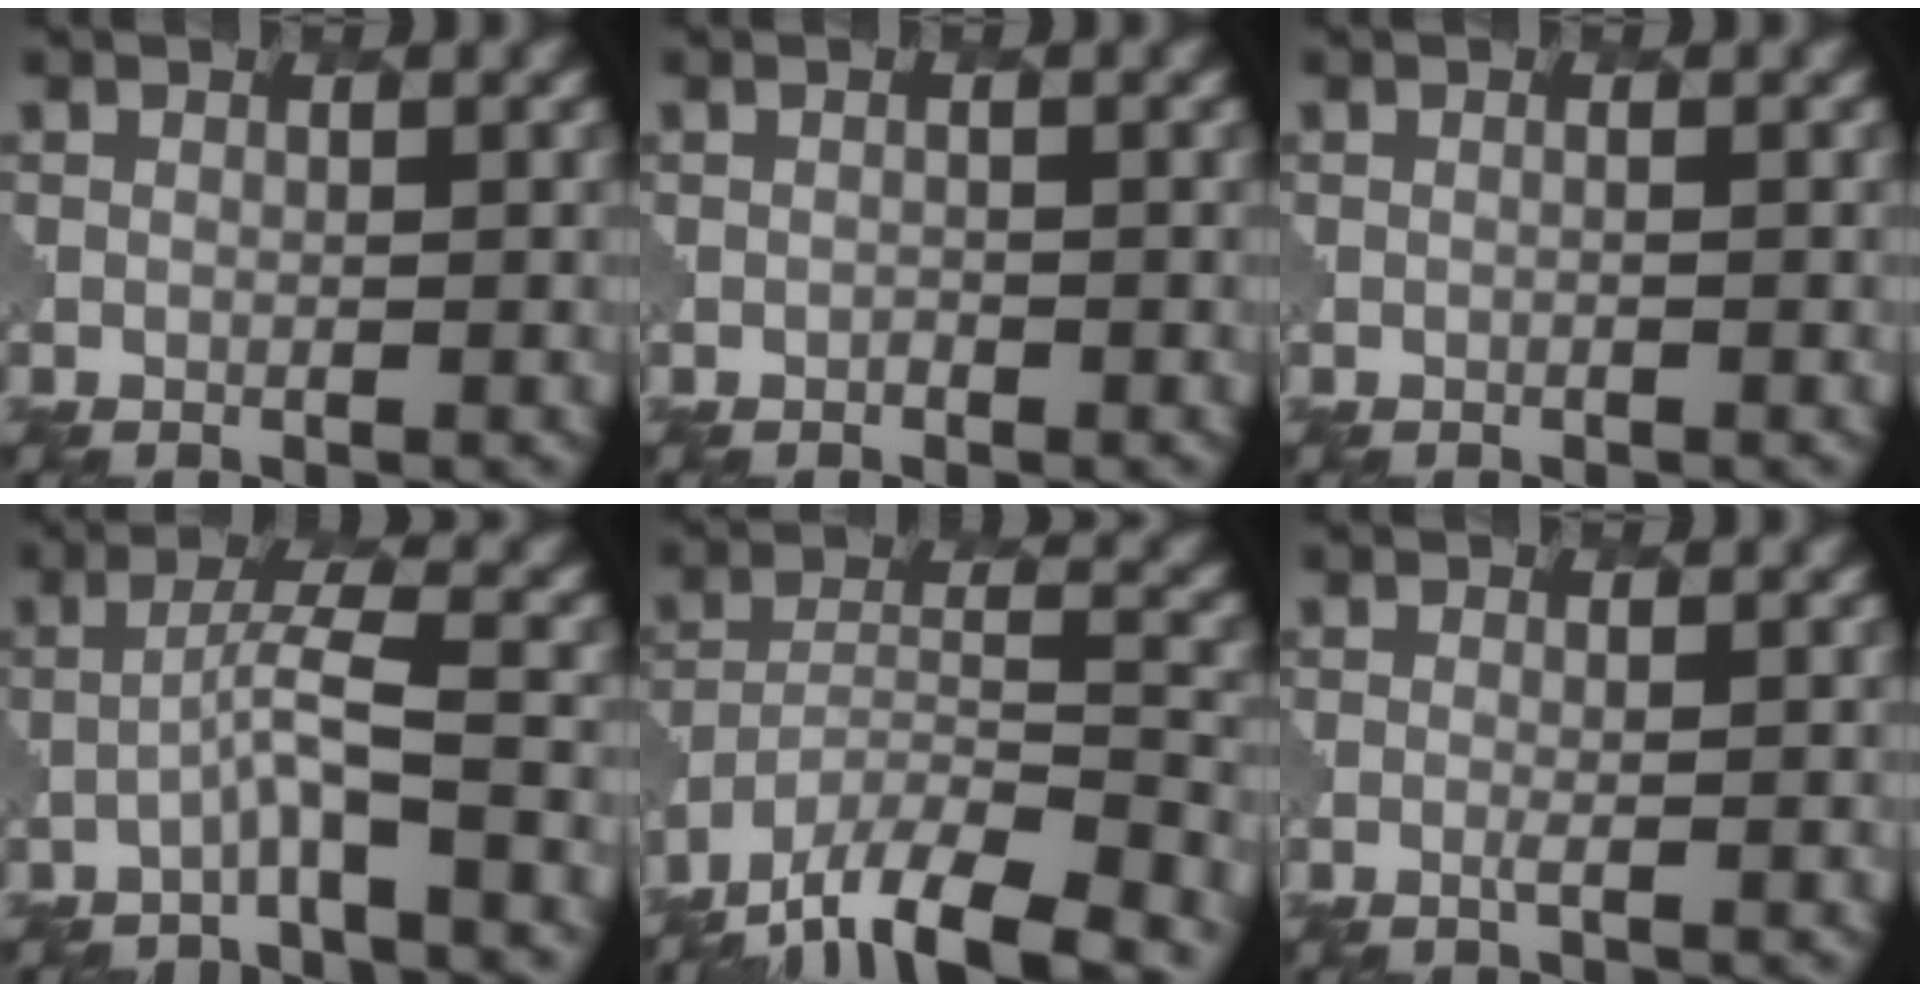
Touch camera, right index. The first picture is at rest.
{"total": 0.0}
{"total": 0.0}
{"total": 2.9, "force": [-1.3, 0.0, 2.7], "torque": [-0.048, 0.017, -0.032]}
{"total": 11.9, "force": [-9.7, 3.3, 6.1], "torque": [-0.100, -0.012, -0.156]}
{"total": 0.7, "force": [0.1, 0.2, 0.7], "torque": [-0.010, 0.002, 0.000]}